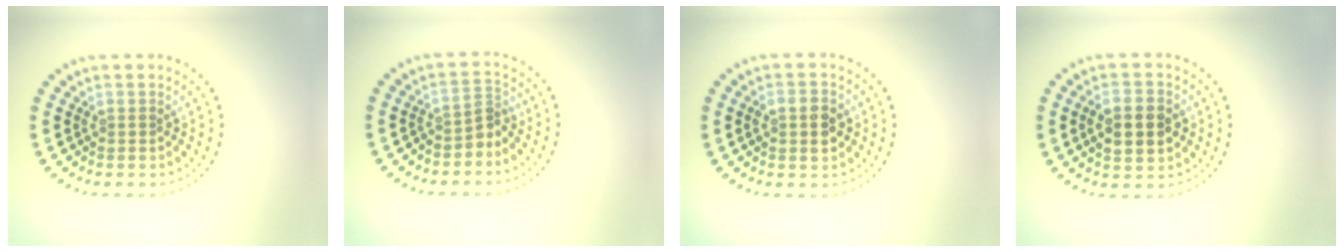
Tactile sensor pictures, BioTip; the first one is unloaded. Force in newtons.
{"total": 1.9, "press": 1.4, "slide": 1.2}
{"total": 3.3, "press": 3.3, "slide": 0.2}
{"total": 4.6, "press": 4.6, "slide": 0.0}